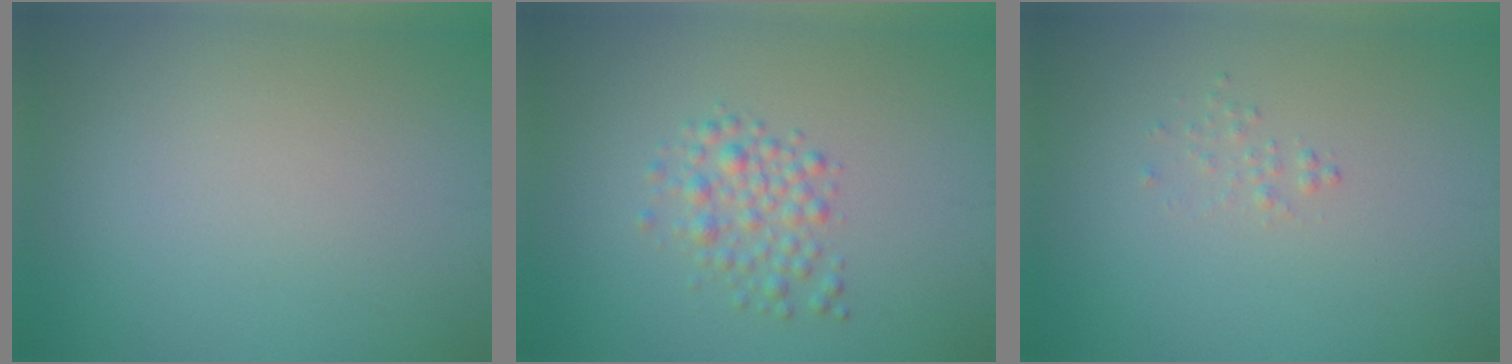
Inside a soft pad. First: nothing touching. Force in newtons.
{"total": 2.4, "press": 2.4, "slide": 0.1}
{"total": 0.7, "press": 0.7, "slide": 0.1}